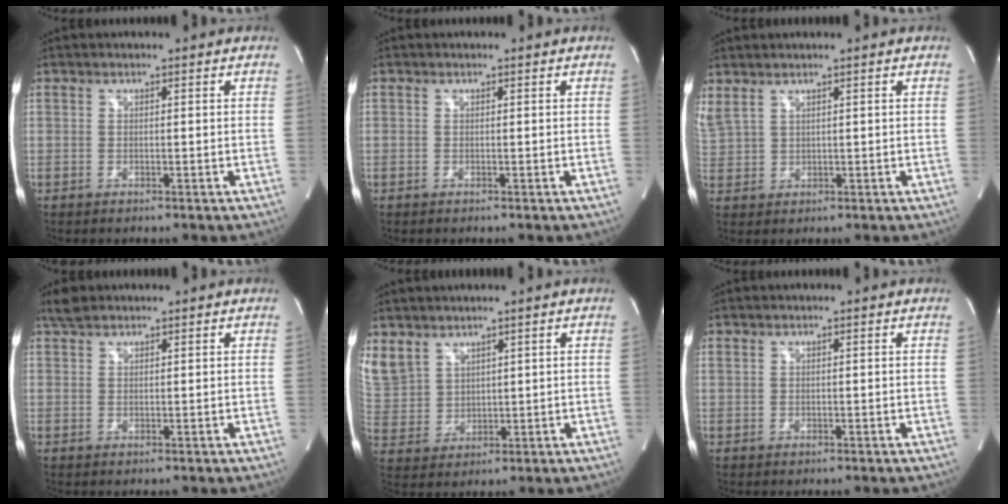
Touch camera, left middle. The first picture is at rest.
{"total": 0.0}
{"total": 3.7, "force": [3.0, 1.4, 1.8], "torque": [-0.056, 0.008, 0.074]}
{"total": 2.5, "force": [2.1, 0.9, 0.9], "torque": [-0.023, 0.013, 0.043]}
{"total": 13.4, "force": [8.5, 9.2, 4.7], "torque": [-0.164, 0.021, 0.195]}
{"total": 0.0}